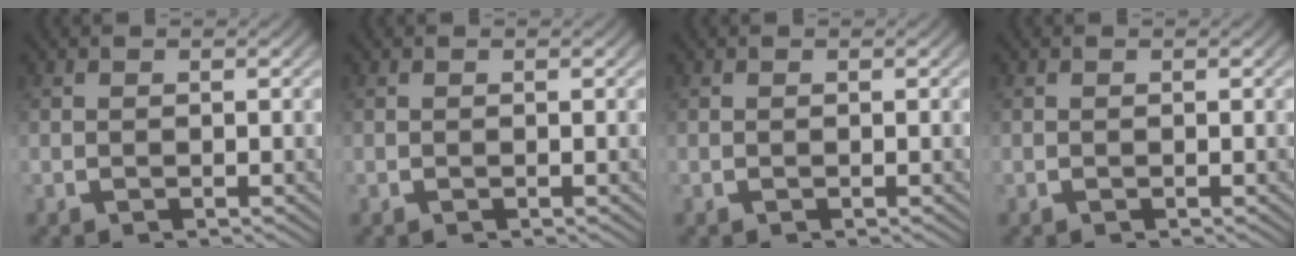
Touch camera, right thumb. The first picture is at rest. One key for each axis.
{"total": 0.0}
{"total": 0.0}
{"total": 0.0}